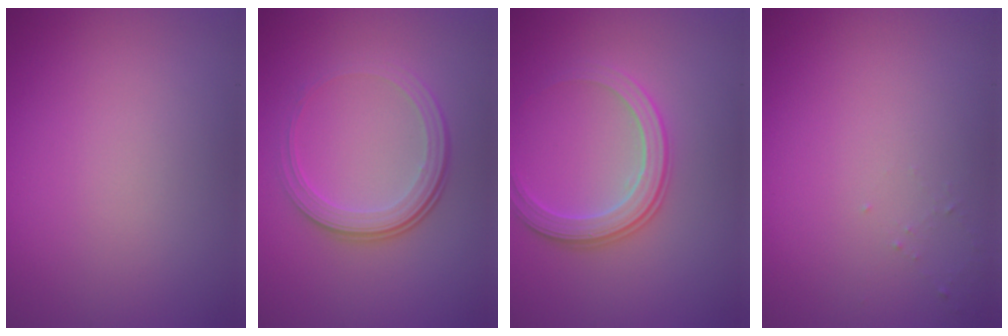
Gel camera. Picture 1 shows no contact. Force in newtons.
{"total": 4.2, "press": 2.8, "slide": 3.1}
{"total": 2.9, "press": 2.8, "slide": 0.6}
{"total": 0.7, "press": 0.6, "slide": 0.2}